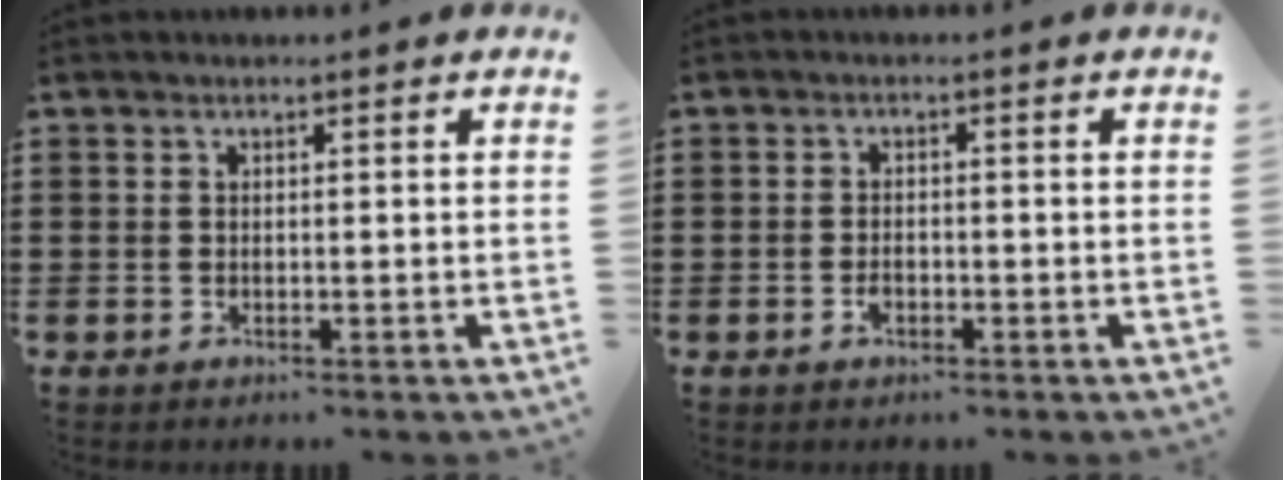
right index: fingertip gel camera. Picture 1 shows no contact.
{"total": 1.5, "force": [-0.6, 0.8, 1.1], "torque": [-0.022, -0.001, -0.011]}